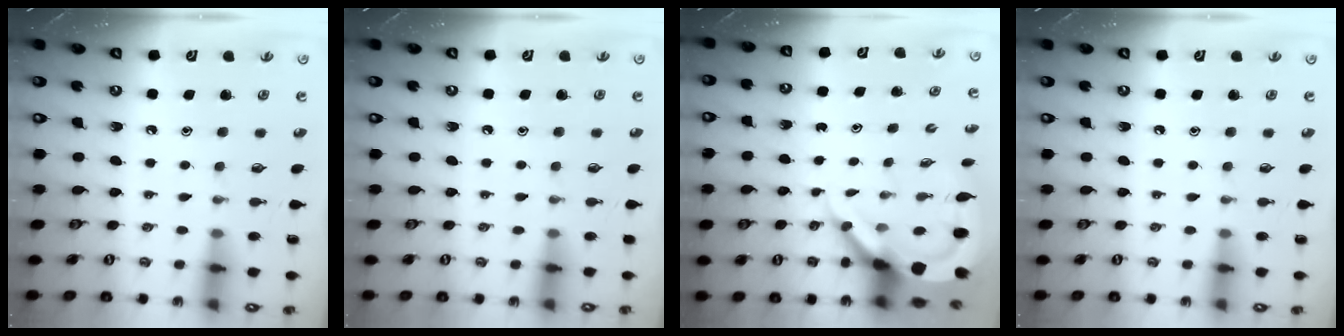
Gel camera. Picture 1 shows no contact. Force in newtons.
{"total": 2.7, "press": 2.6, "slide": 0.4}
{"total": 10.9, "press": 10.8, "slide": 1.2}
{"total": 0.0}